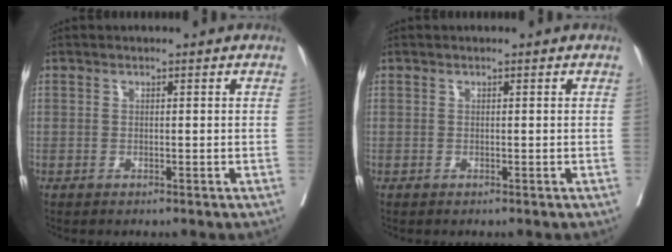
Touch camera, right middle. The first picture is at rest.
{"total": 0.0}